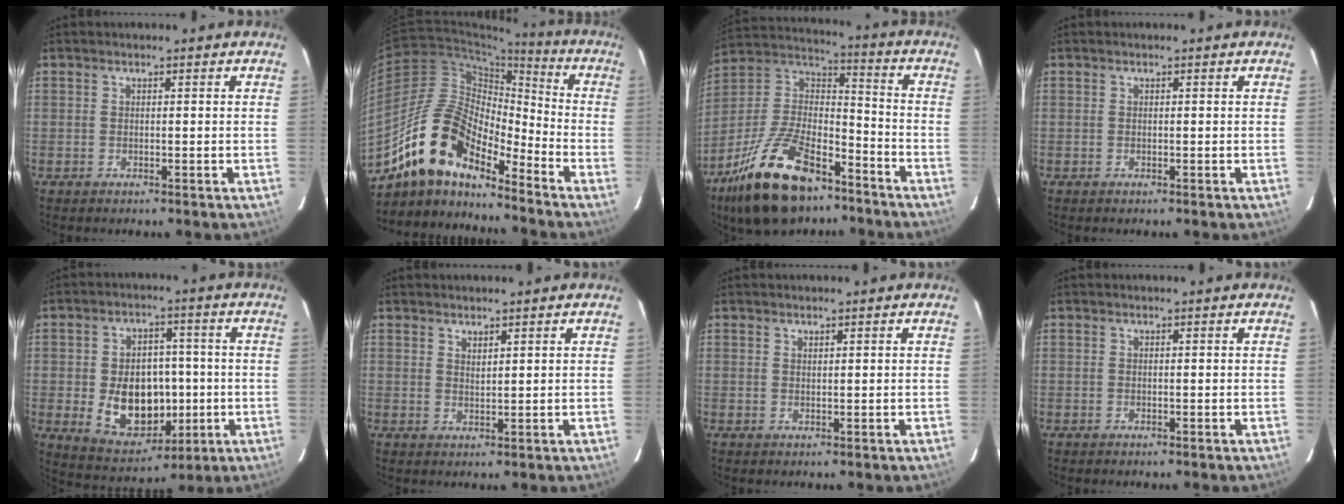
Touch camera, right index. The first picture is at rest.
{"total": 15.5, "force": [-12.2, 5.1, 7.9], "torque": [-0.139, 0.005, -0.245]}
{"total": 22.6, "force": [-14.4, 10.3, 14.0], "torque": [-0.288, 0.000, -0.247]}
{"total": 0.0}
{"total": 13.6, "force": [-1.9, 9.8, 9.2], "torque": [-0.182, 0.006, -0.006]}
{"total": 1.7, "force": [1.4, 0.5, 0.7], "torque": [-0.011, -0.001, 0.025]}
{"total": 0.6, "force": [0.6, 0.2, 0.2], "torque": [-0.003, 0.000, 0.011]}
{"total": 0.0}